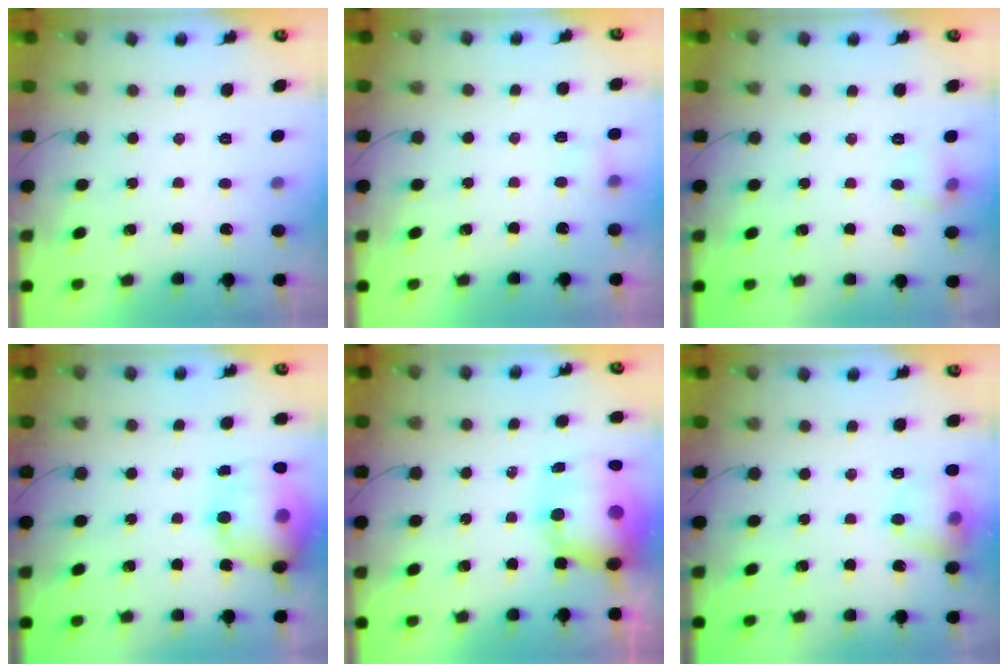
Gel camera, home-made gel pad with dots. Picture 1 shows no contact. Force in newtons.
{"total": 2.6, "press": 2.5, "slide": 0.7}
{"total": 5.1, "press": 4.8, "slide": 1.6}
{"total": 16.4, "press": 15.9, "slide": 4.1}
{"total": 13.3, "press": 12.9, "slide": 3.3}
{"total": 12.8, "press": 12.7, "slide": 1.5}